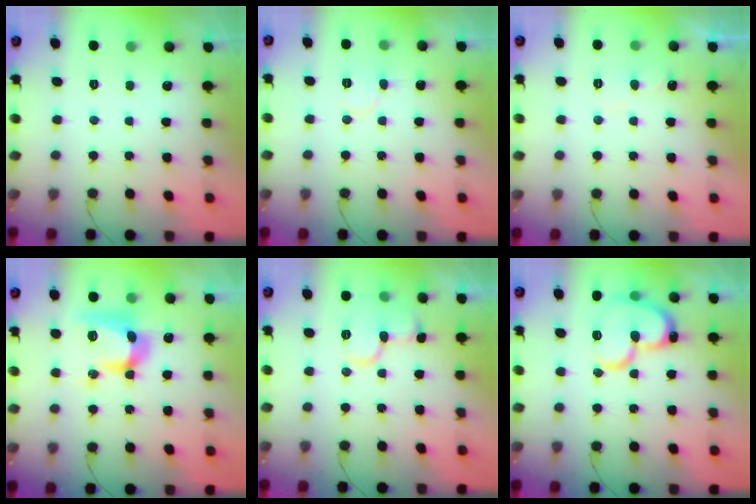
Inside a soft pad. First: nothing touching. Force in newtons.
{"total": 5.8, "press": 5.7, "slide": 0.5}
{"total": 5.4, "press": 5.4, "slide": 0.2}
{"total": 12.0, "press": 11.9, "slide": 0.7}
{"total": 10.7, "press": 10.7, "slide": 0.8}
{"total": 17.5, "press": 17.4, "slide": 1.6}